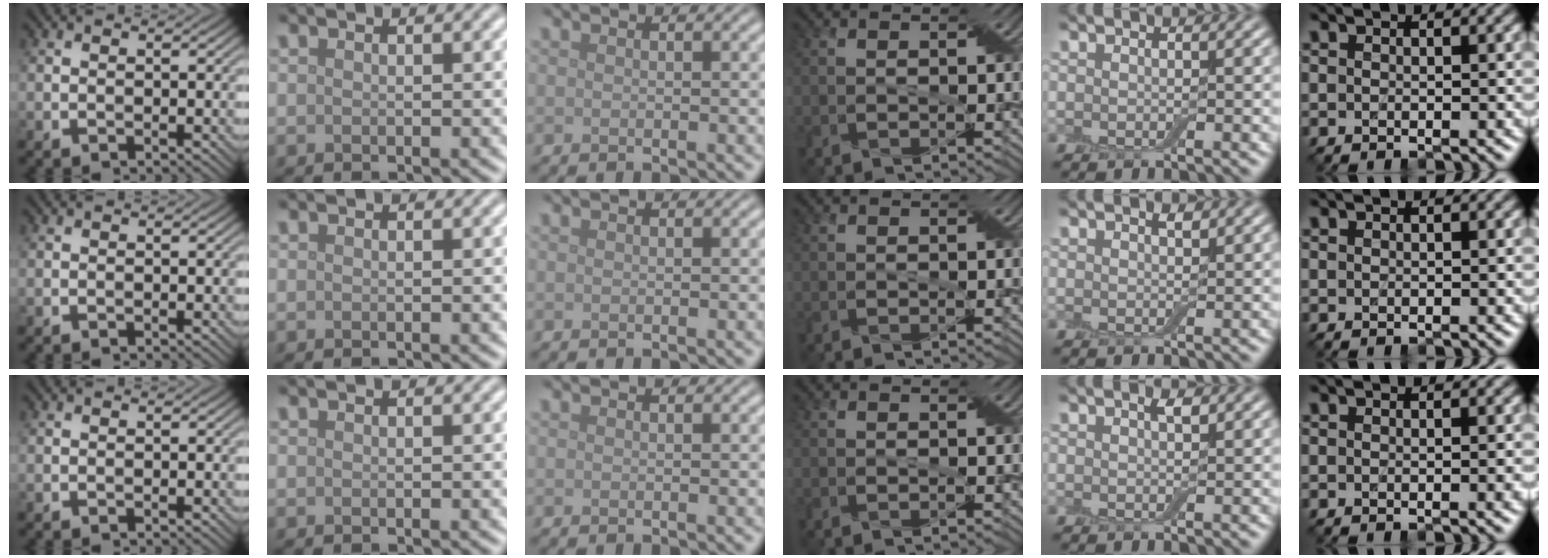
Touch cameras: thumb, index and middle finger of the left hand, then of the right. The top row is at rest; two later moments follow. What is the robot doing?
{"motion": "pour", "object": "cup"}